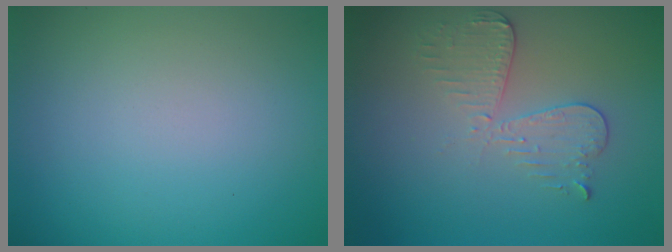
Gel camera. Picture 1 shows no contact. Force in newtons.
{"total": 2.9, "press": 2.7, "slide": 1.2}